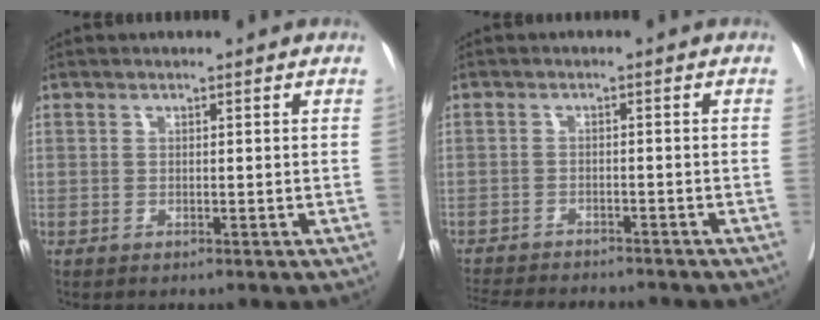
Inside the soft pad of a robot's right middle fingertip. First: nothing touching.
{"total": 13.1, "force": [-12.1, 2.2, 4.7], "torque": [-0.096, -0.013, -0.167]}